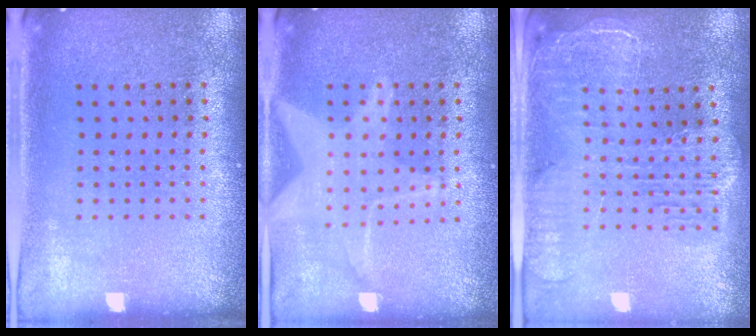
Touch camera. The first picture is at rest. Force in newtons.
{"total": 1.6, "press": 1.6, "slide": 0.2}
{"total": 2.4, "press": 2.1, "slide": 1.1}